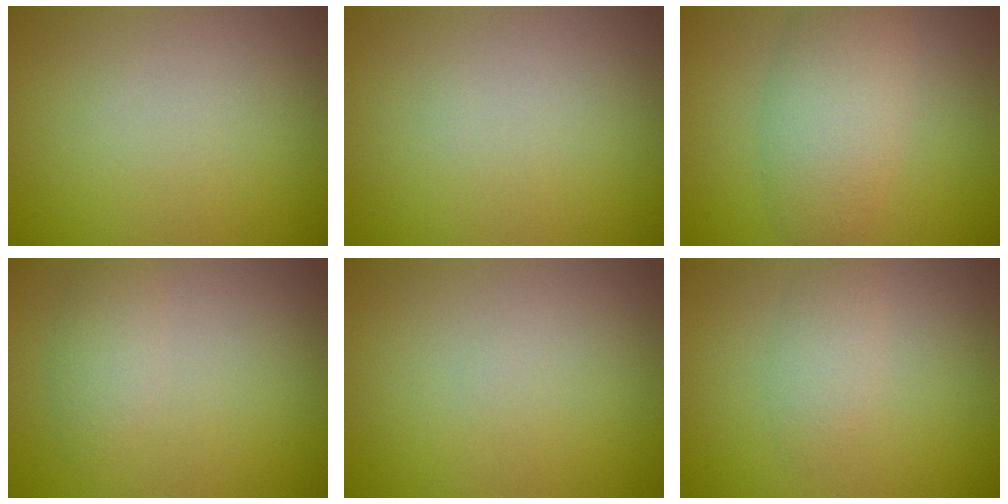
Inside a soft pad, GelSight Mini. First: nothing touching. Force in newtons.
{"total": 0.0}
{"total": 5.1, "press": 5.1, "slide": 0.2}
{"total": 1.9, "press": 1.9, "slide": 0.1}
{"total": 0.0}
{"total": 1.8, "press": 1.8, "slide": 0.1}